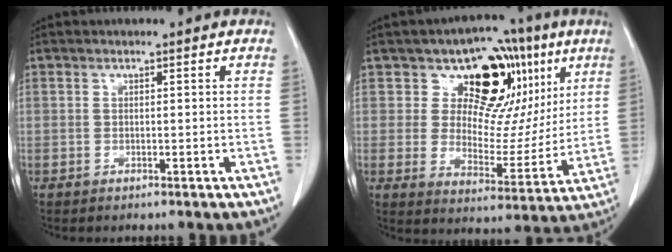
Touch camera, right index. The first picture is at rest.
{"total": 14.5, "force": [7.1, 9.4, 8.5], "torque": [-0.091, 0.020, 0.112]}